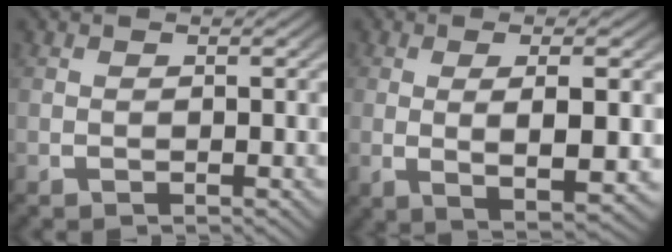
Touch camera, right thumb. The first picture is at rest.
{"total": 6.0, "force": [-0.1, 2.1, 5.6], "torque": [-0.117, -0.019, 0.013]}